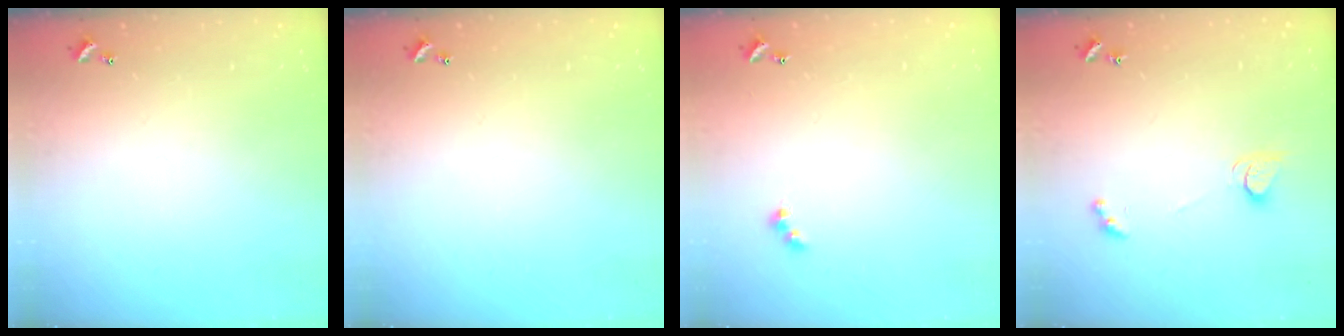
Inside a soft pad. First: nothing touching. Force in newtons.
{"total": 0.0}
{"total": 3.0, "press": 2.9, "slide": 0.5}
{"total": 2.5, "press": 2.4, "slide": 0.3}